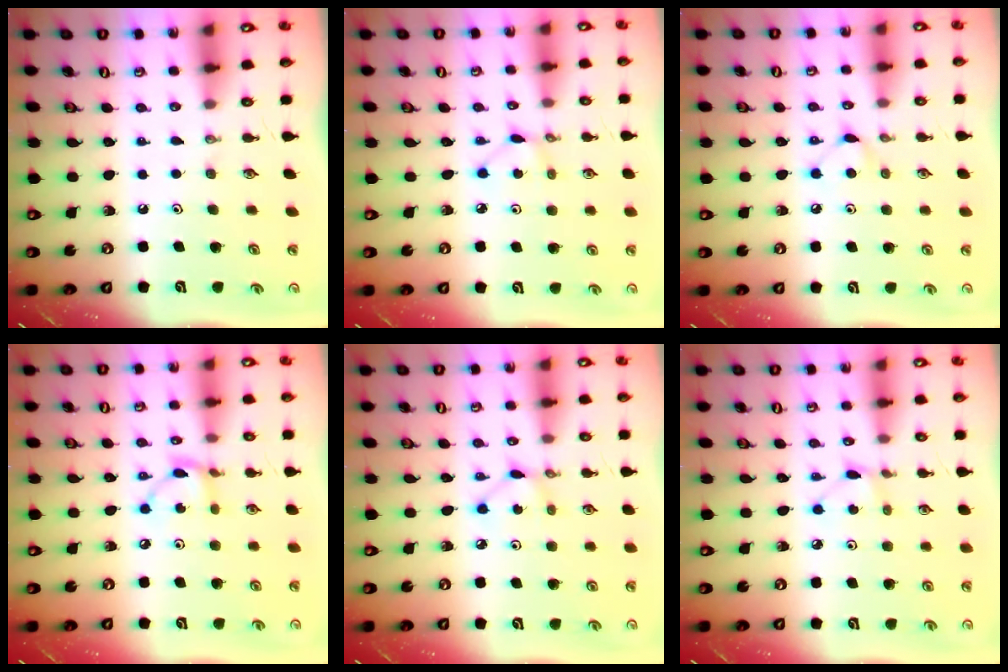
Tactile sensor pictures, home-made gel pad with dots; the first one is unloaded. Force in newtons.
{"total": 3.0, "press": 3.0, "slide": 0.3}
{"total": 4.8, "press": 4.8, "slide": 0.6}
{"total": 4.8, "press": 4.8, "slide": 0.1}
{"total": 2.8, "press": 2.8, "slide": 0.1}
{"total": 3.5, "press": 3.5, "slide": 0.4}